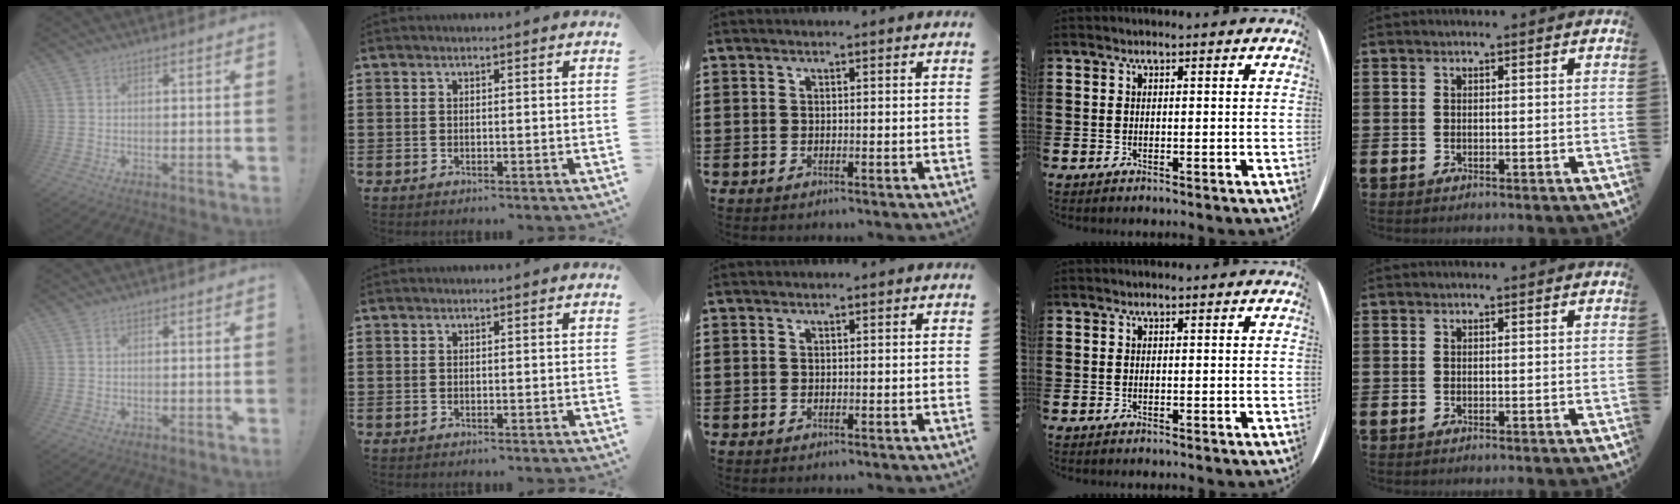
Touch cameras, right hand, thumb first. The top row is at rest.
{}